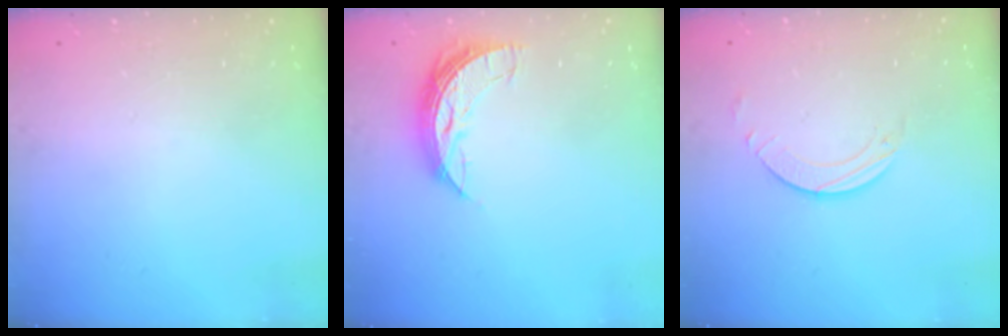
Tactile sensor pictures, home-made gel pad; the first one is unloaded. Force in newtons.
{"total": 7.7, "press": 7.6, "slide": 0.6}
{"total": 1.9, "press": 1.9, "slide": 0.1}